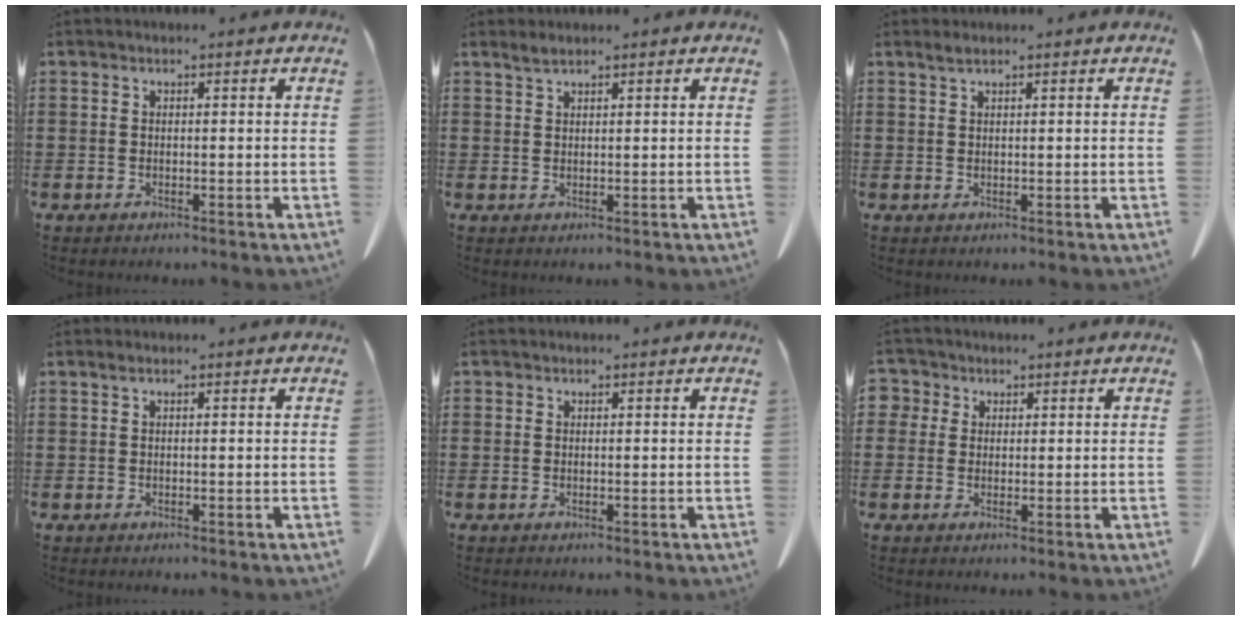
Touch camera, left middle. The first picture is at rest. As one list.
[{"total": 1.3, "force": [1.1, 0.2, 0.7], "torque": [-0.016, 0.000, 0.021]}, {"total": 1.1, "force": [0.8, 0.2, 0.8], "torque": [-0.017, 0.001, 0.014]}, {"total": 0.5, "force": [0.2, 0.0, 0.5], "torque": [-0.009, 0.001, 0.004]}, {"total": 0.0}, {"total": 2.2, "force": [1.2, 1.9, 0.2], "torque": [-0.014, 0.009, 0.021]}]